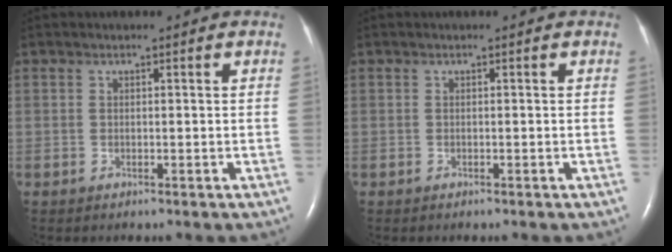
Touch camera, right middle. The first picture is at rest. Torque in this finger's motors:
{"motor_torque": [-0.41, 0.07, 0.00, -0.02]}